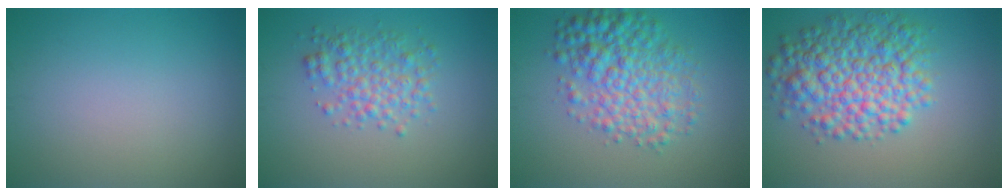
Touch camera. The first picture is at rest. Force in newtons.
{"total": 3.4, "press": 3.4, "slide": 0.0}
{"total": 6.2, "press": 6.2, "slide": 0.1}
{"total": 7.7, "press": 7.7, "slide": 0.2}